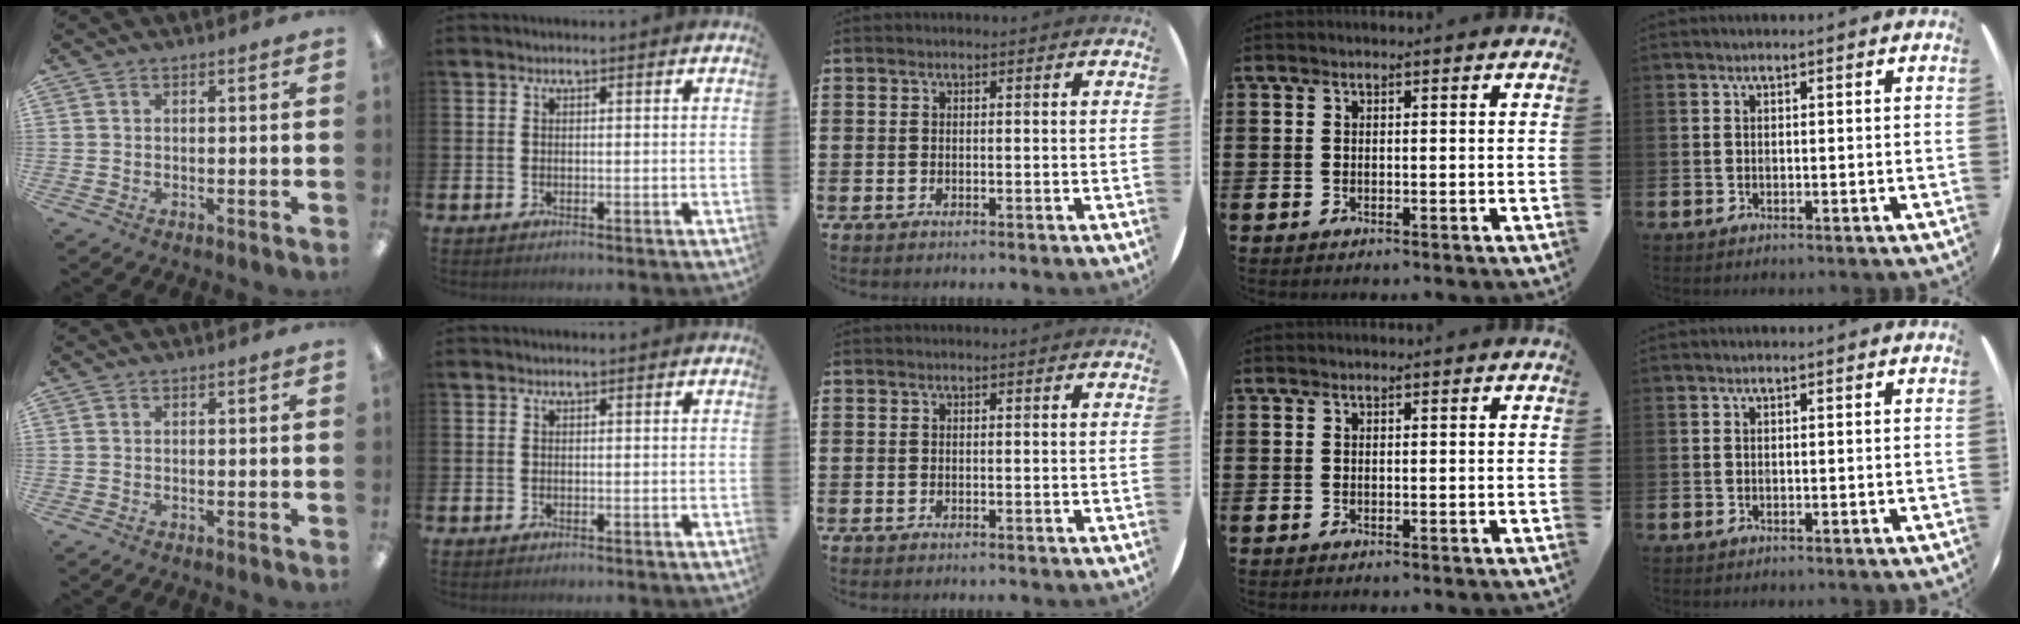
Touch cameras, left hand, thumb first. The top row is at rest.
{}